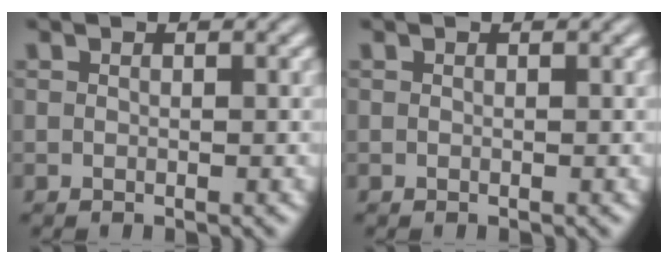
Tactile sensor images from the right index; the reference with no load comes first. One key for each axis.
{"total": 0.0}